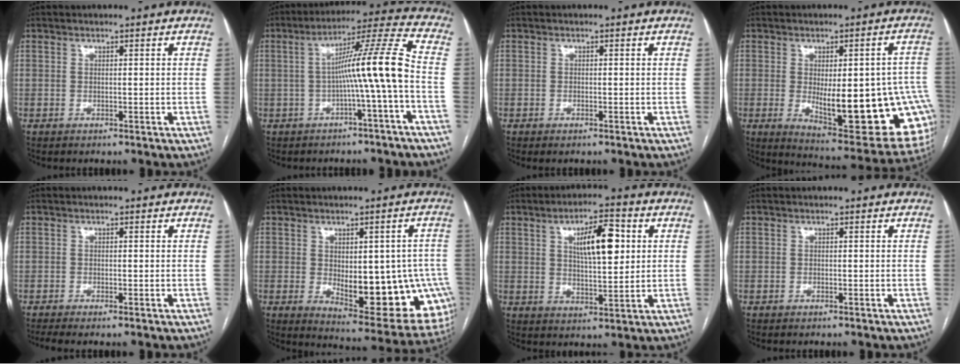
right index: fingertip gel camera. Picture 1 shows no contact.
{"total": 10.5, "force": [-1.8, -1.8, 10.2], "torque": [-0.161, 0.025, -0.029]}
{"total": 0.7, "force": [-0.5, 0.2, 0.4], "torque": [-0.006, -0.001, -0.005]}
{"total": 22.1, "force": [-4.2, 7.3, 20.5], "torque": [-0.177, 0.004, -0.030]}
{"total": 2.3, "force": [-1.7, 0.0, 1.5], "torque": [-0.024, -0.004, -0.030]}
{"total": 18.0, "force": [-3.6, 7.6, 15.9], "torque": [-0.136, 0.012, -0.021]}
{"total": 9.4, "force": [2.8, 2.8, 8.5], "torque": [-0.141, 0.011, 0.048]}
{"total": 0.0}